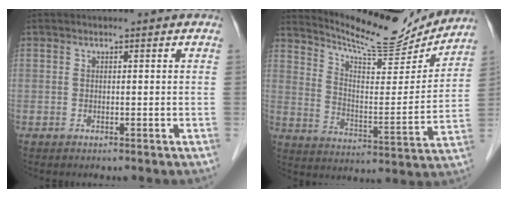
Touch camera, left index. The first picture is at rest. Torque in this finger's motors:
{"motor_torque": [0.38, -0.52, 0.29, 0.05]}